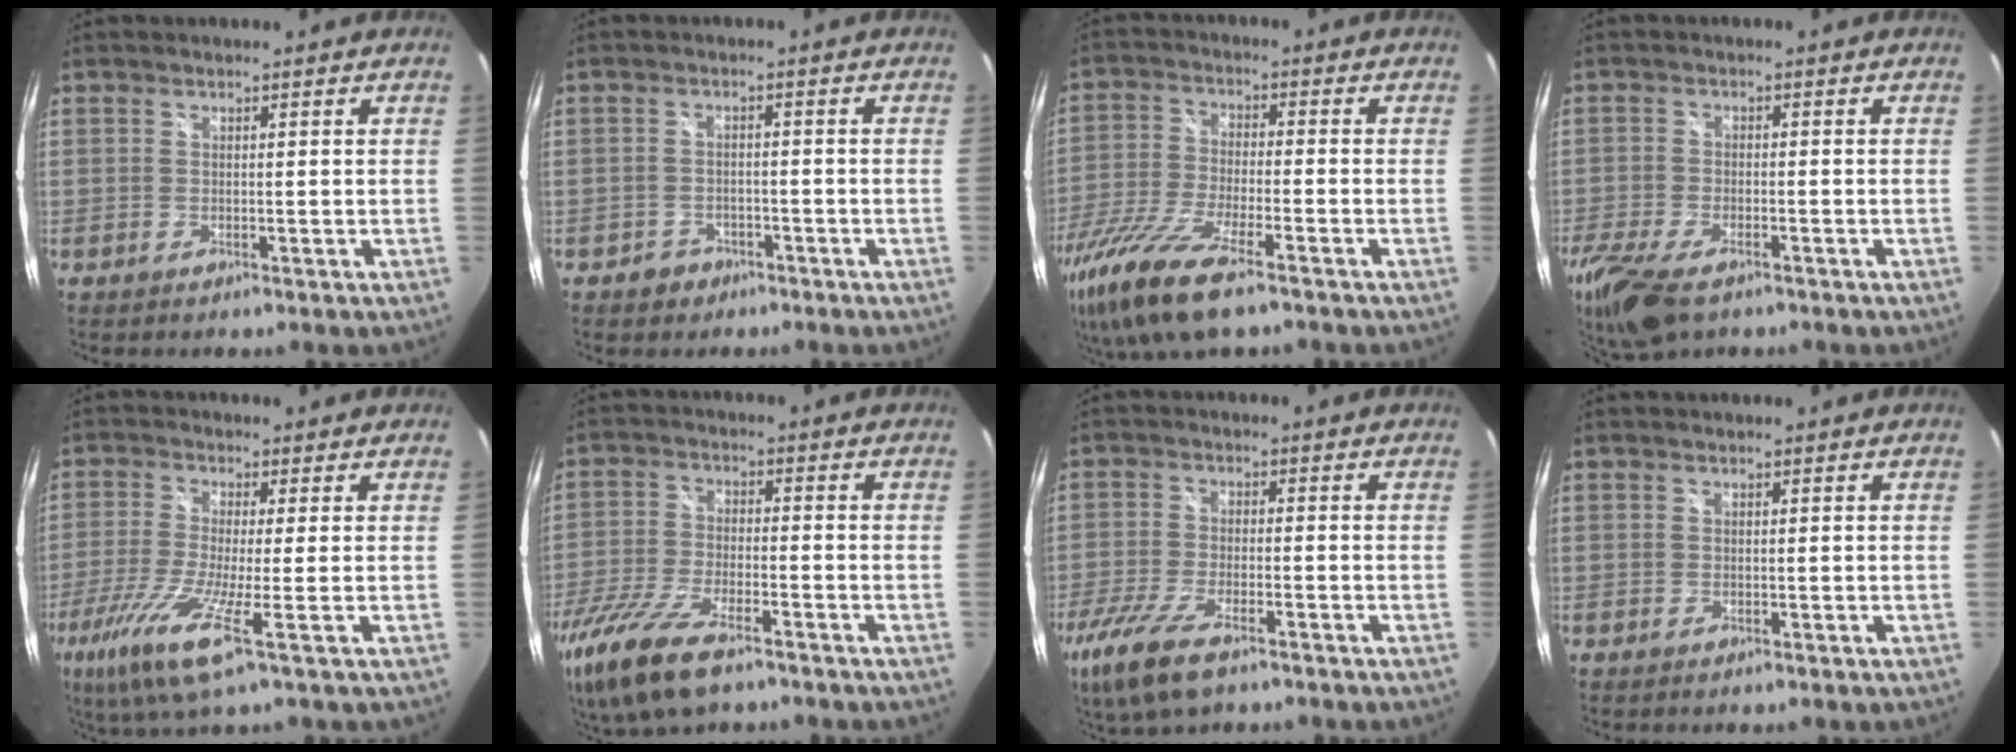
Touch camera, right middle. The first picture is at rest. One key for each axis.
{"total": 3.4, "fx": -2.2, "fy": 2.6, "fz": 0.4, "tx": -0.019, "ty": 0.008, "tz": -0.029}
{"total": 16.9, "fx": -11.6, "fy": 3.9, "fz": 11.7, "tx": -0.253, "ty": -0.051, "tz": -0.220}
{"total": 12.3, "fx": -8.5, "fy": 5.2, "fz": 7.2, "tx": -0.182, "ty": -0.045, "tz": -0.156}
{"total": 11.1, "fx": -5.1, "fy": 0.5, "fz": 9.8, "tx": -0.230, "ty": -0.032, "tz": -0.100}
{"total": 15.7, "fx": -10.8, "fy": 5.2, "fz": 10.1, "tx": -0.231, "ty": -0.044, "tz": -0.206}
{"total": 11.6, "fx": -7.6, "fy": 3.7, "fz": 7.9, "tx": -0.186, "ty": -0.034, "tz": -0.144}
{"total": 0.0}